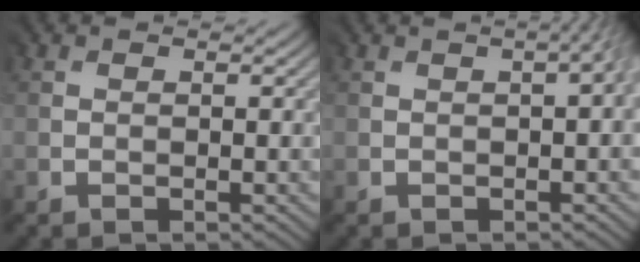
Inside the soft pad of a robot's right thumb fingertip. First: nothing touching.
{"total": 2.0, "force": [-0.8, 0.1, 1.8], "torque": [-0.005, 0.011, -0.014]}